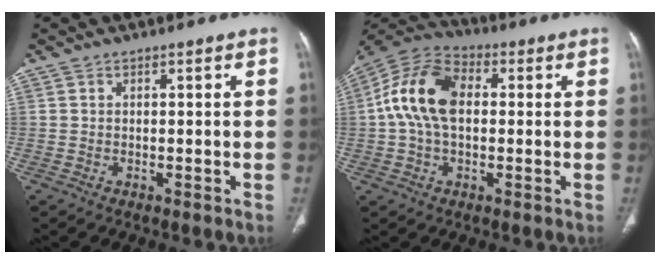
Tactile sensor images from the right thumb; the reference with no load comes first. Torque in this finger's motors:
{"motor_torque": [0.79, 1.30, 0.62, -0.55, 0.17]}